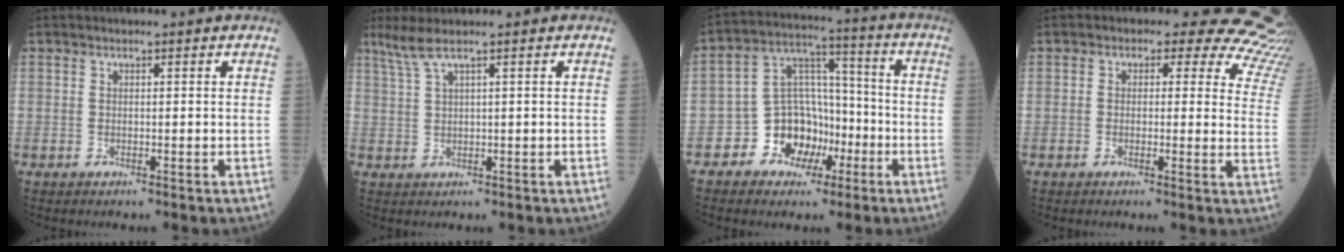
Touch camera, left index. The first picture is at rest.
{"total": 4.2, "force": [3.2, -1.0, 2.6], "torque": [-0.070, 0.008, 0.074]}
{"total": 10.0, "force": [-4.3, 7.5, 5.0], "torque": [-0.102, 0.031, -0.069]}
{"total": 14.3, "force": [12.4, 6.8, 2.0], "torque": [-0.008, -0.005, 0.116]}